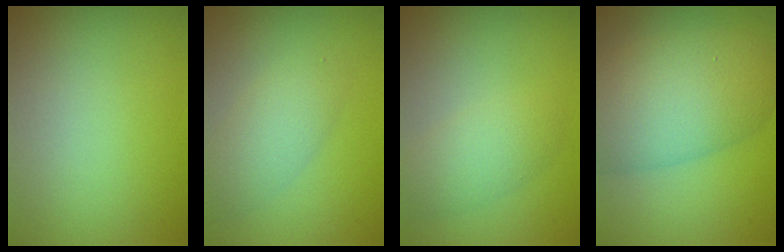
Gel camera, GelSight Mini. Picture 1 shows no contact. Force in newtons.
{"total": 2.8, "press": 2.8, "slide": 0.2}
{"total": 2.7, "press": 2.7, "slide": 0.0}
{"total": 9.2, "press": 9.2, "slide": 0.2}